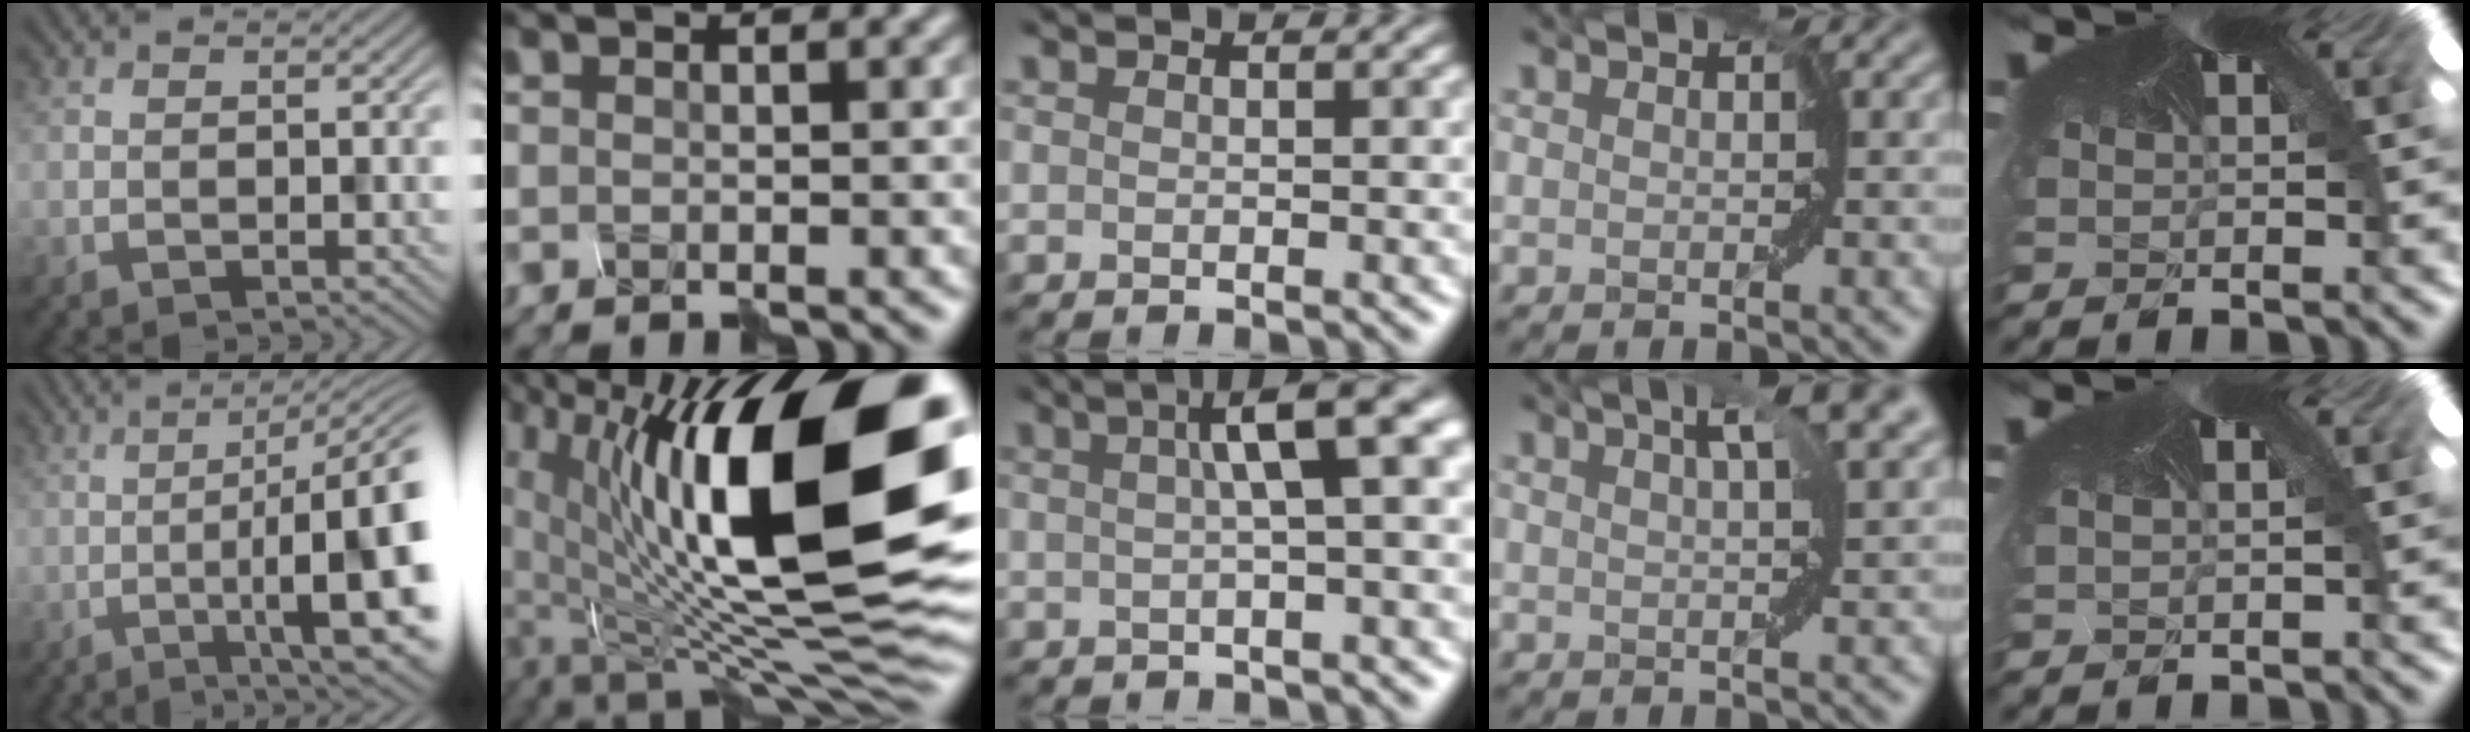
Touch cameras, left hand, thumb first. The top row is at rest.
{"thumb": {"total": 14.2, "force": [-2.4, 3.5, 13.5], "torque": [-0.160, 0.002, -0.021]}, "index": {"total": 17.2, "force": [2.3, 6.9, 15.6], "torque": [-0.260, 0.010, 0.054]}, "middle": {"total": 7.2, "force": [1.8, 2.0, 6.7], "torque": [-0.064, 0.022, 0.024]}, "ring": {"total": 4.0, "force": [2.2, 0.1, 3.3], "torque": [-0.055, 0.007, 0.038]}, "little": {"total": 0.6, "force": [0.0, 0.2, 0.6], "torque": [-0.022, 0.014, -0.005]}}